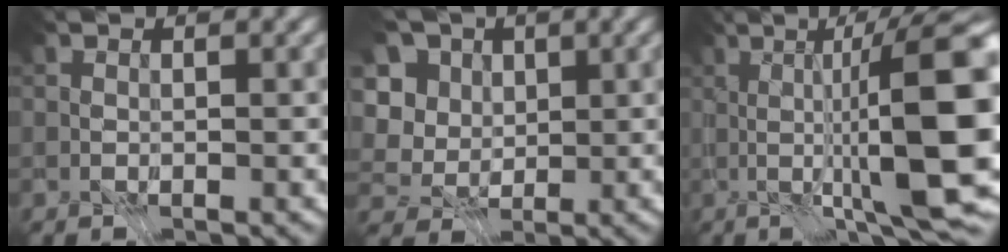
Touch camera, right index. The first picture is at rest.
{"total": 6.0, "force": [0.8, 5.4, 2.6], "torque": [-0.089, 0.012, 0.013]}
{"total": 10.6, "force": [-1.6, -1.6, 10.4], "torque": [-0.131, -0.017, -0.008]}